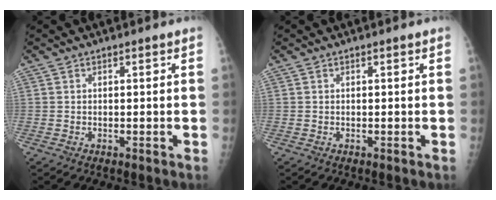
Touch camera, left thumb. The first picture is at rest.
{"total": 0.0}